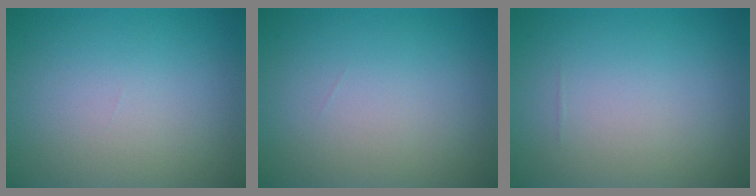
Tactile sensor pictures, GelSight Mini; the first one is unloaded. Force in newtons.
{"total": 0.0}
{"total": 0.0}